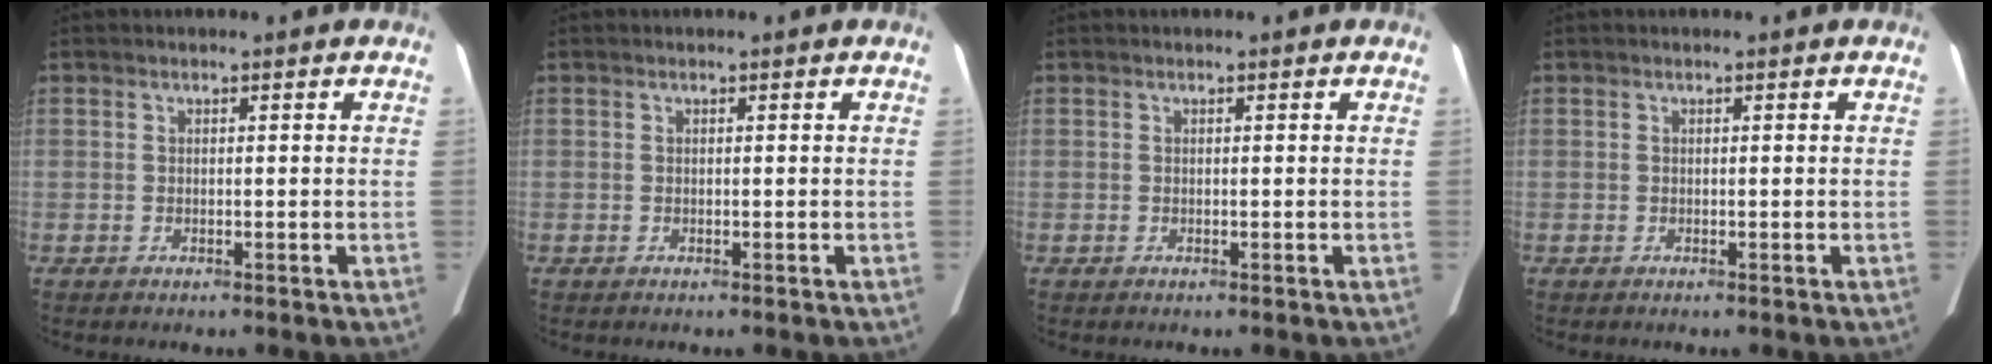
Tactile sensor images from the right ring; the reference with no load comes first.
{"total": 0.0}
{"total": 0.0}
{"total": 0.0}